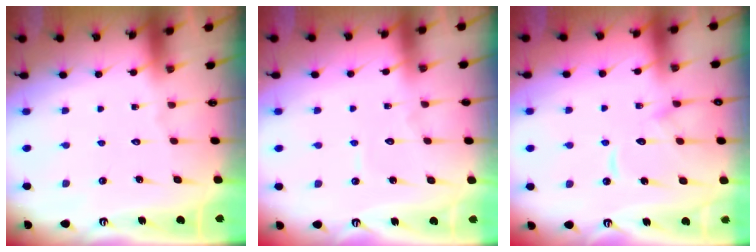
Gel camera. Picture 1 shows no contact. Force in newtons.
{"total": 4.1, "press": 4.0, "slide": 0.5}
{"total": 11.2, "press": 11.2, "slide": 1.2}